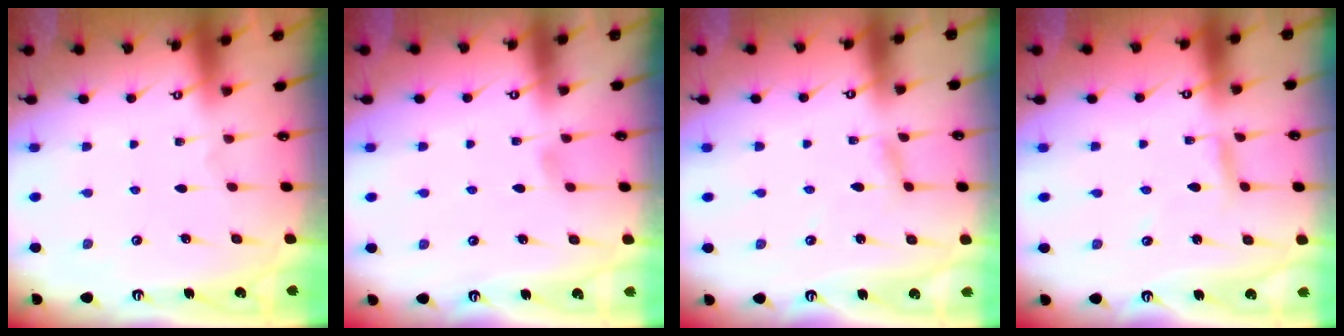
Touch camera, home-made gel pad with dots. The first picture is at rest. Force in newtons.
{"total": 4.0, "press": 4.0, "slide": 0.5}
{"total": 2.4, "press": 2.4, "slide": 0.2}
{"total": 2.9, "press": 2.9, "slide": 0.1}